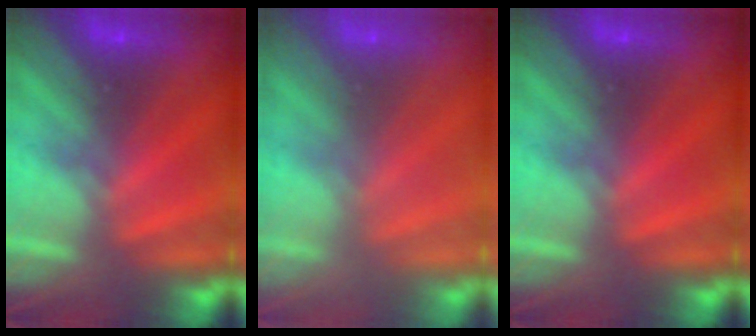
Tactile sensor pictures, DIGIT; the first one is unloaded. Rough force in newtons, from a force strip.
{"total": 2.8}
{"total": 0.0}